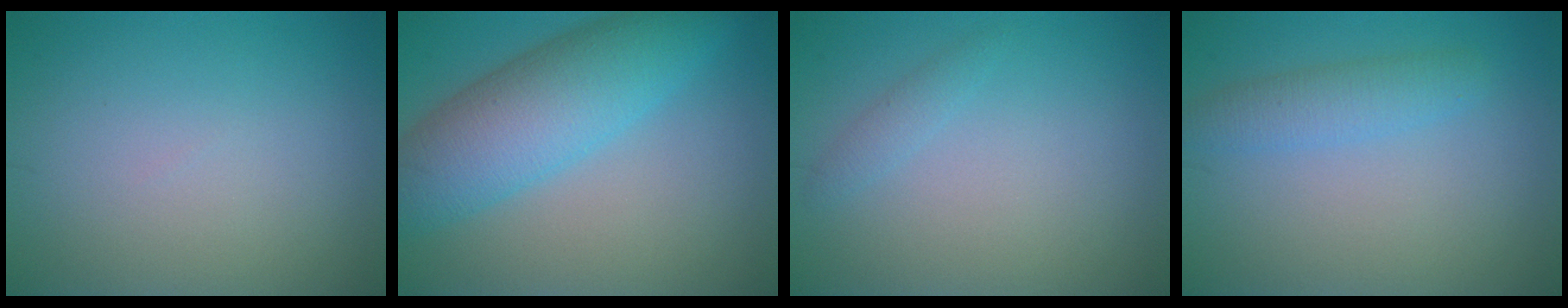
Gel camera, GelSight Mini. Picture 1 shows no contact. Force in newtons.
{"total": 8.0, "press": 8.0, "slide": 0.2}
{"total": 1.0, "press": 1.0, "slide": 0.1}
{"total": 2.4, "press": 2.4, "slide": 0.1}